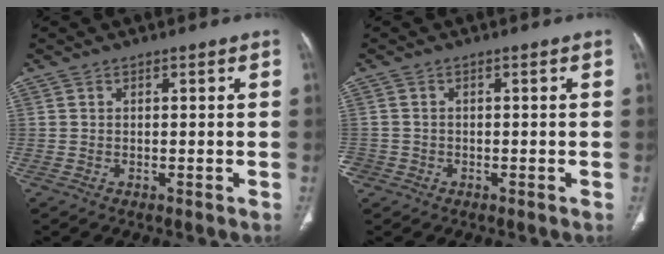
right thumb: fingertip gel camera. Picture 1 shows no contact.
{"total": 2.1, "force": [-0.8, 1.9, 0.2], "torque": [0.001, 0.009, -0.017]}